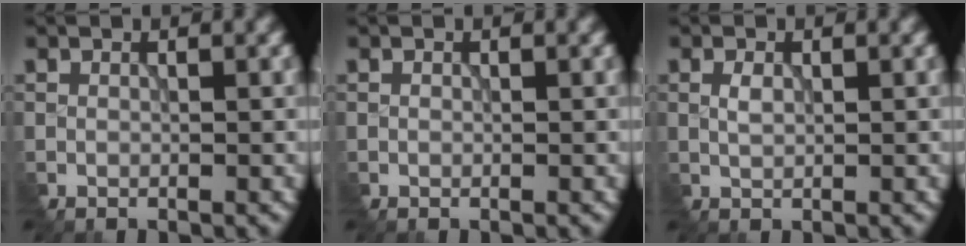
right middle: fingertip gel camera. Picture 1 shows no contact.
{"total": 0.0}
{"total": 1.0, "force": [-0.1, 0.6, 0.7], "torque": [-0.018, 0.000, 0.001]}